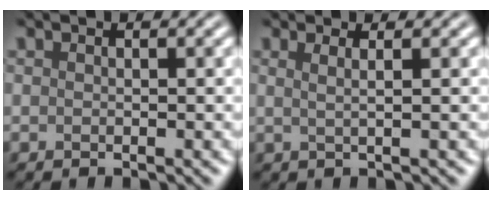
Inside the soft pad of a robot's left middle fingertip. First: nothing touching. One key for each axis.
{"total": 1.0, "fx": 0.4, "fy": -0.4, "fz": 0.8, "tx": -0.027, "ty": -0.004, "tz": 0.003}